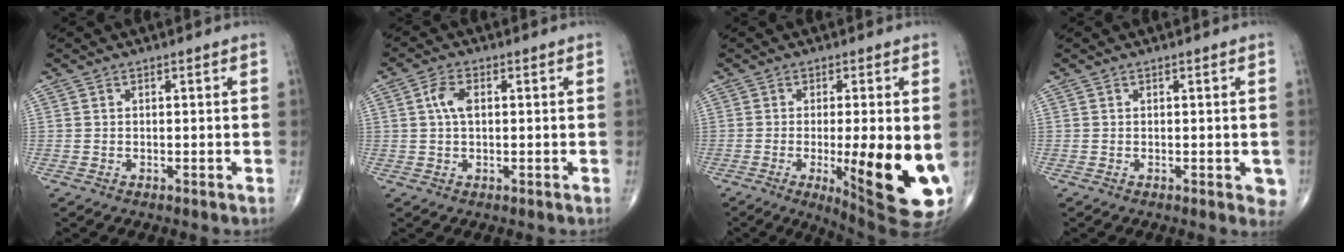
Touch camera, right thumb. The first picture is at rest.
{"total": 4.2, "force": [0.8, 2.2, 3.4], "torque": [-0.075, 0.005, 0.014]}
{"total": 17.0, "force": [-3.0, 4.1, 16.3], "torque": [-0.192, -0.027, -0.025]}
{"total": 2.7, "force": [-0.4, 1.2, 2.4], "torque": [-0.006, -0.002, -0.007]}